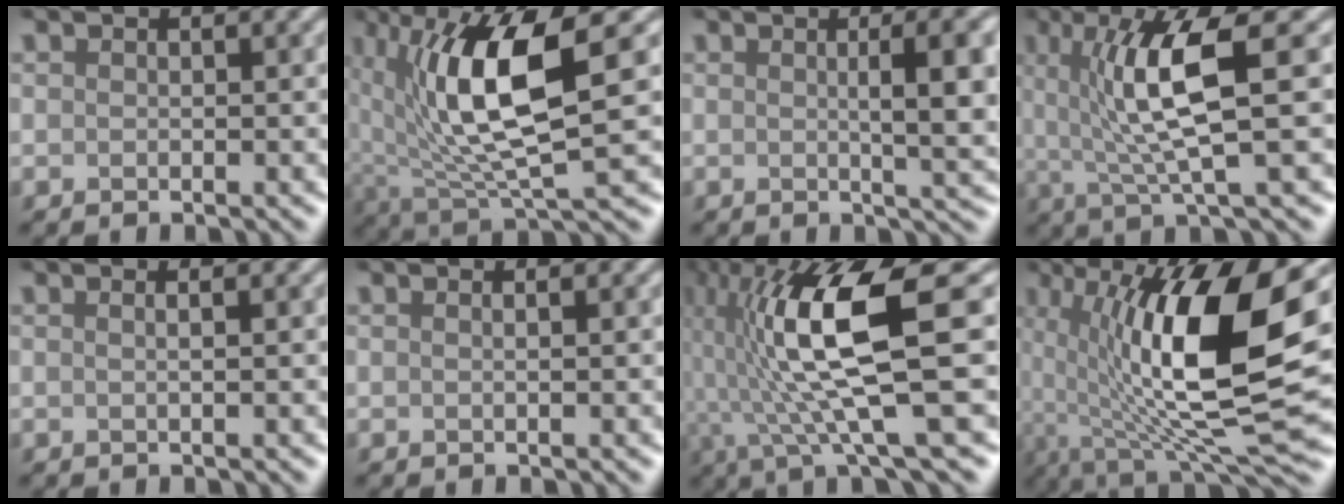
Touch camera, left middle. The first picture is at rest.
{"total": 10.2, "force": [1.8, 3.0, 9.6], "torque": [-0.182, -0.003, 0.044]}
{"total": 7.0, "force": [0.8, 1.7, 6.7], "torque": [-0.069, 0.008, 0.018]}
{"total": 7.3, "force": [1.3, 1.3, 7.0], "torque": [-0.123, 0.000, 0.030]}
{"total": 1.7, "force": [0.6, 0.9, 1.4], "torque": [-0.001, 0.007, -0.014]}
{"total": 1.1, "force": [0.4, 0.5, 0.9], "torque": [0.003, 0.000, -0.009]}
{"total": 11.5, "force": [0.2, 2.3, 11.2], "torque": [-0.207, 0.012, 0.013]}
{"total": 14.1, "force": [1.1, 4.5, 13.3], "torque": [-0.216, -0.012, 0.025]}